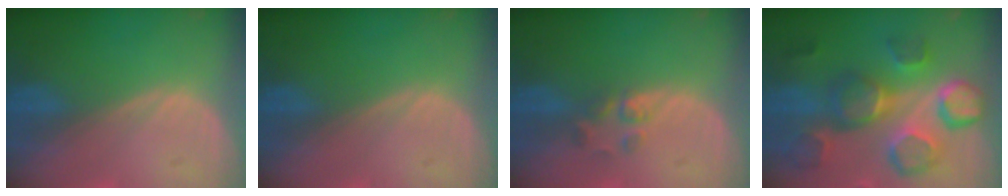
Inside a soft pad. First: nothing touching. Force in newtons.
{"total": 0.0}
{"total": 2.6, "press": 2.4, "slide": 0.9}
{"total": 11.6, "press": 10.9, "slide": 4.0}